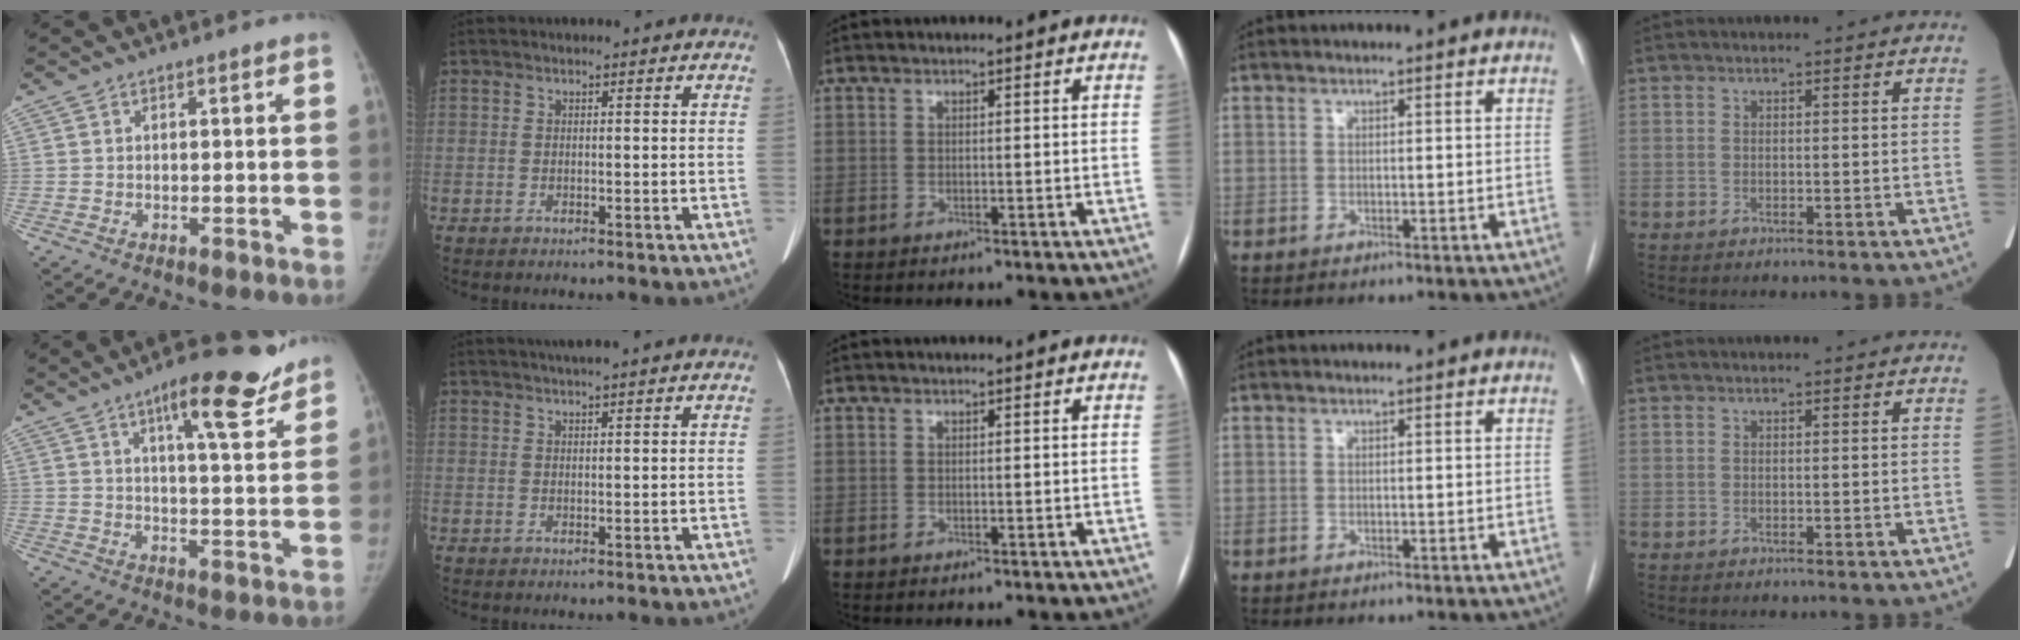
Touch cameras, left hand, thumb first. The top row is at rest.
{"thumb": {"total": 13.5, "force": [9.0, 3.5, 9.5], "torque": [-0.110, -0.040, 0.132]}, "index": {"total": 4.0, "force": [3.2, -0.6, 2.2], "torque": [-0.027, 0.023, 0.049]}}